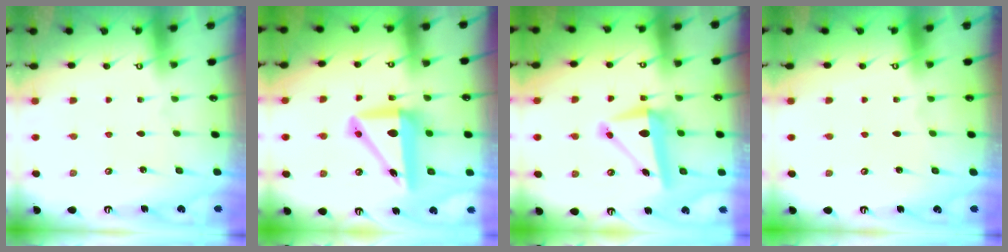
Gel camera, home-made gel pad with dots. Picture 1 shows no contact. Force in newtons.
{"total": 11.7, "press": 11.3, "slide": 3.1}
{"total": 9.4, "press": 9.2, "slide": 2.0}
{"total": 0.0}